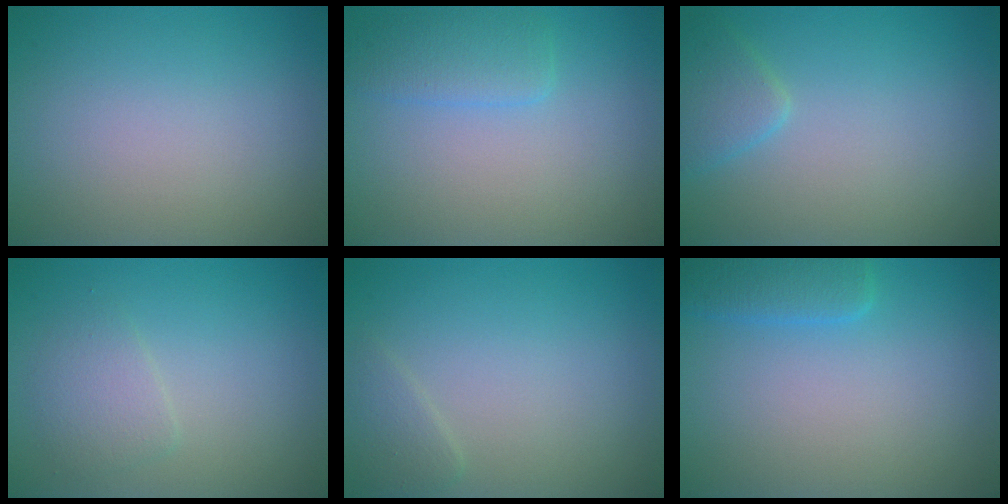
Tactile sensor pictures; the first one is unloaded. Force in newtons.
{"total": 2.3, "press": 2.3, "slide": 0.2}
{"total": 2.1, "press": 2.1, "slide": 0.1}
{"total": 1.9, "press": 1.9, "slide": 0.0}
{"total": 1.3, "press": 1.3, "slide": 0.1}
{"total": 2.5, "press": 2.5, "slide": 0.3}